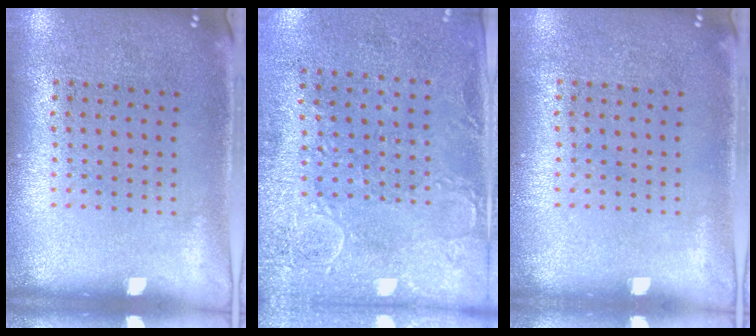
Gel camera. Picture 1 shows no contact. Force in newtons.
{"total": 2.9, "press": 2.3, "slide": 1.8}
{"total": 0.0}